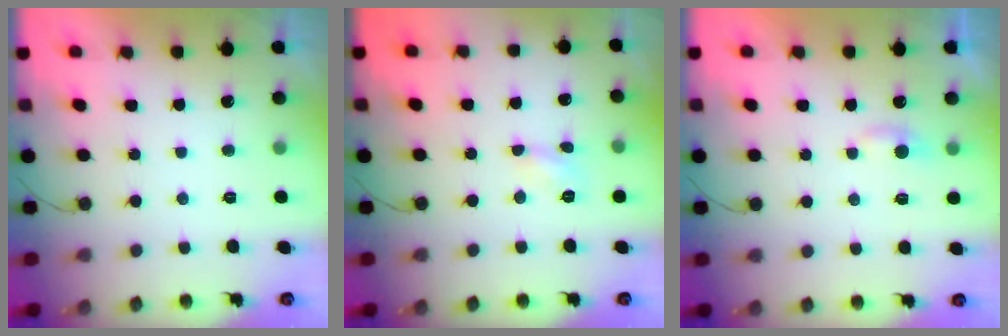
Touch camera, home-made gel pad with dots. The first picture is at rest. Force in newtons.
{"total": 3.8, "press": 3.7, "slide": 0.5}
{"total": 4.2, "press": 4.1, "slide": 0.4}